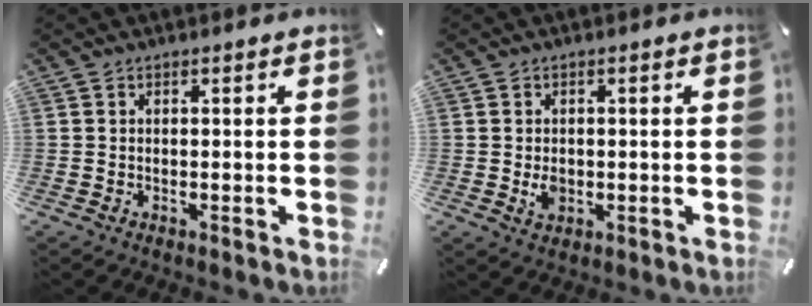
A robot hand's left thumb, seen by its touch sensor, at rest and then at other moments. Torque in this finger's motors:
{"motor_torque": [0.12, 0.40, -0.07, 0.00, -0.02]}